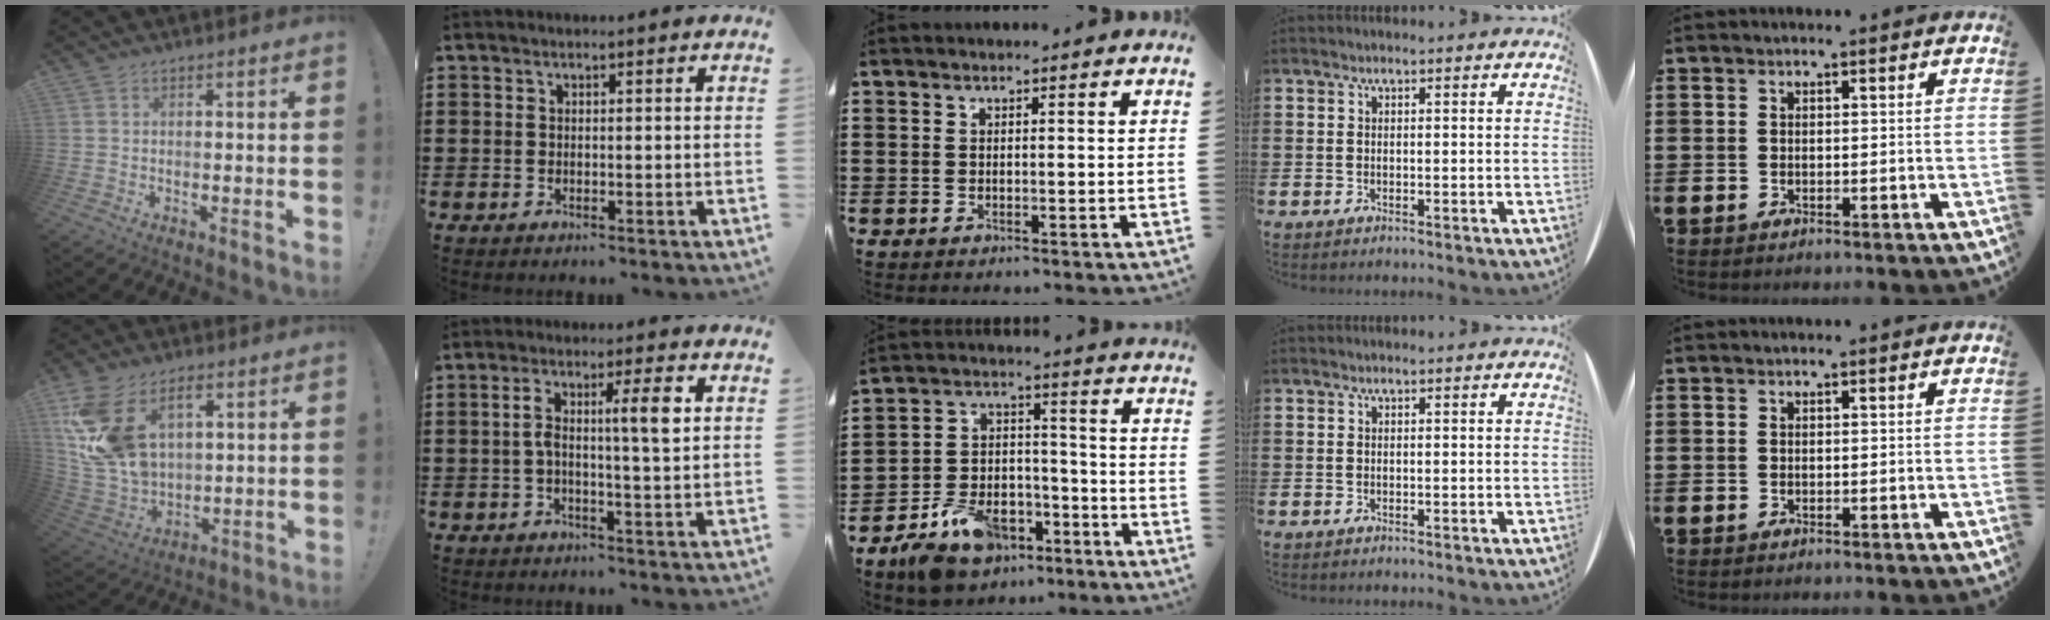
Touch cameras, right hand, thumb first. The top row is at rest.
{"thumb": {"total": 17.0, "force": [7.2, 10.8, 11.0], "torque": [-0.230, -0.044, 0.134]}, "index": {"total": 6.8, "force": [1.2, 1.1, 6.6], "torque": [-0.125, 0.003, 0.014]}, "middle": {"total": 9.0, "force": [-7.1, 4.5, 3.3], "torque": [-0.073, 0.033, -0.135]}}